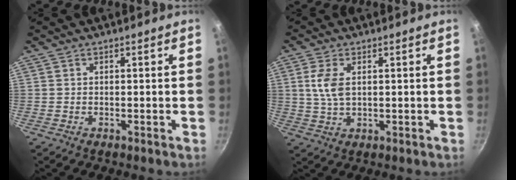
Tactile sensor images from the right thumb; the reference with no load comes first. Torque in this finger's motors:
{"motor_torque": [-0.55, 0.70, 0.27, 0.40, 0.07]}